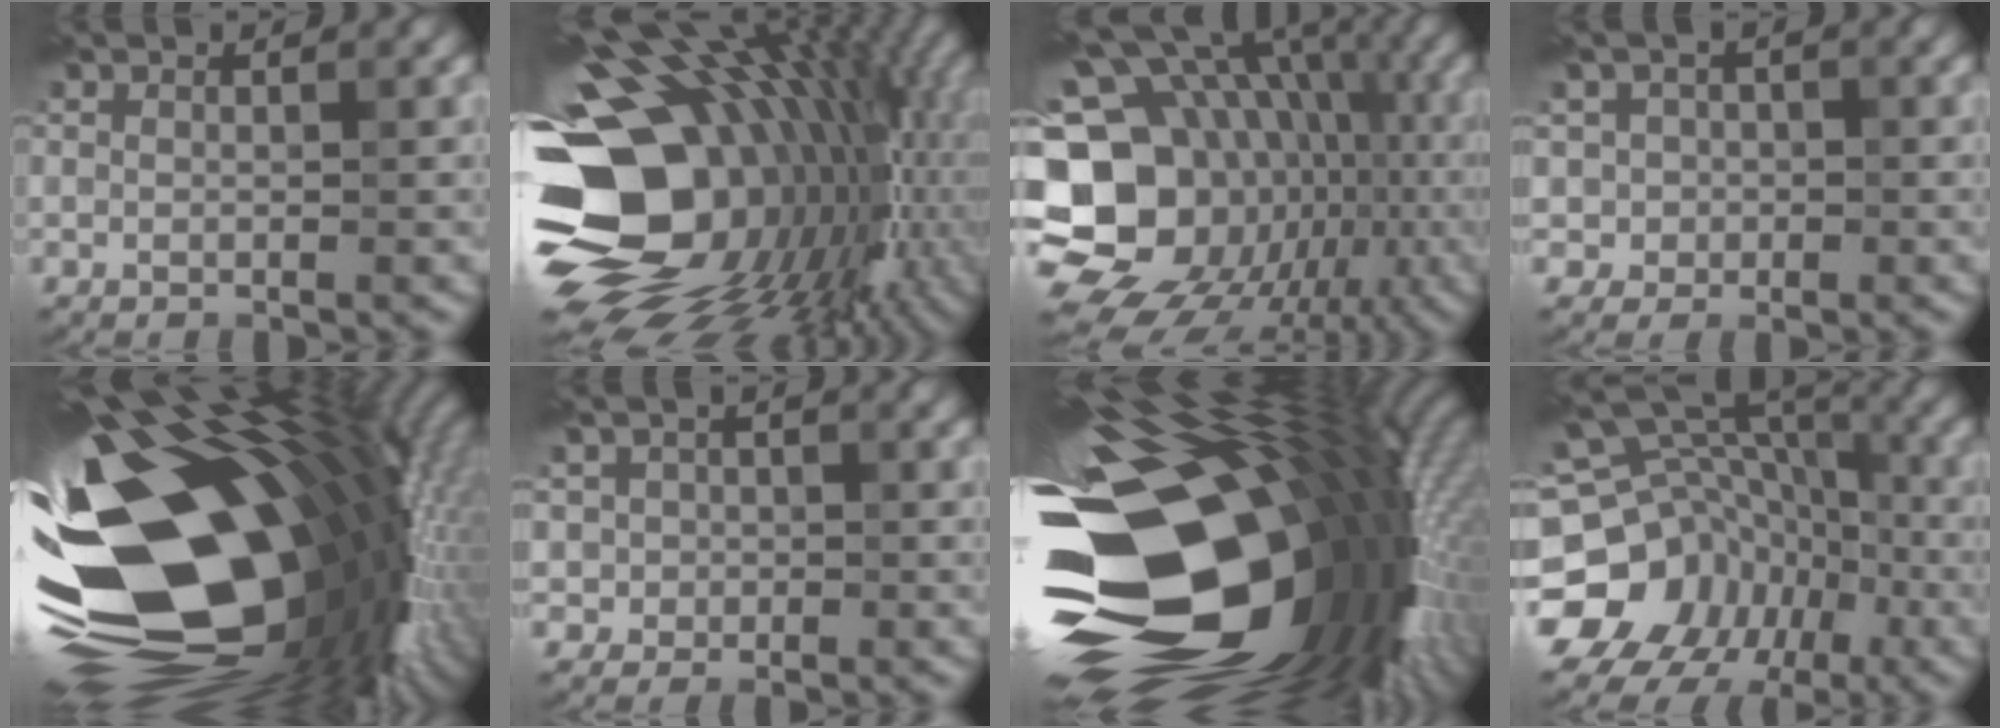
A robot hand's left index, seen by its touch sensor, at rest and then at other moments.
{"total": 18.8, "force": [-0.3, 13.6, 13.0], "torque": [-0.240, -0.008, 0.008]}
{"total": 22.0, "force": [-5.4, 18.6, 10.4], "torque": [-0.174, 0.000, -0.104]}
{"total": 2.6, "force": [0.0, 2.6, 0.3], "torque": [0.015, 0.017, -0.012]}
{"total": 20.6, "force": [-2.0, 11.2, 17.2], "torque": [-0.278, -0.020, -0.039]}
{"total": 2.2, "force": [0.1, 2.2, 0.3], "torque": [0.013, 0.011, -0.005]}
{"total": 21.1, "force": [-3.9, 12.4, 16.5], "torque": [-0.269, -0.010, -0.076]}
{"total": 15.5, "force": [-5.7, 12.9, 6.4], "torque": [-0.135, 0.000, -0.085]}